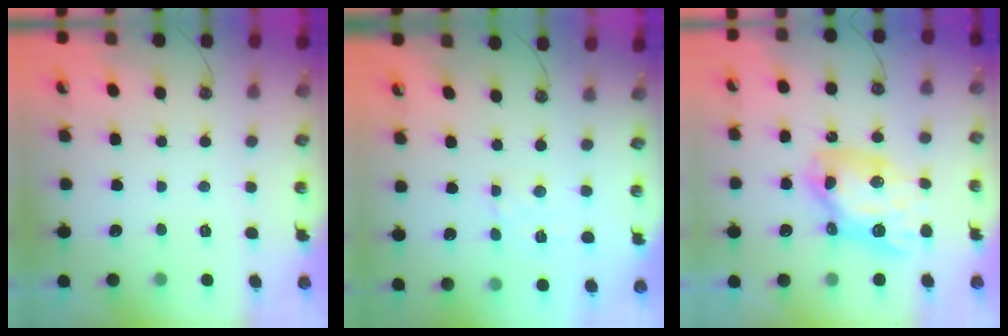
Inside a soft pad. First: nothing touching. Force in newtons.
{"total": 1.8, "press": 1.7, "slide": 0.7}
{"total": 12.3, "press": 12.3, "slide": 0.8}